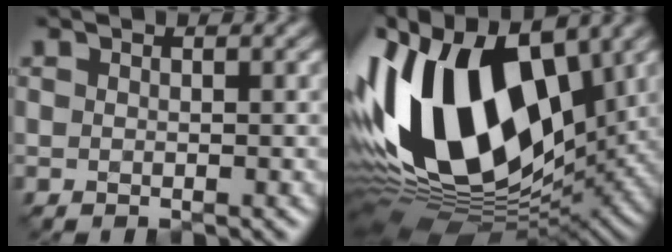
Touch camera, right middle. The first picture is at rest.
{"total": 17.3, "force": [1.8, 10.4, 13.7], "torque": [-0.281, 0.017, 0.009]}